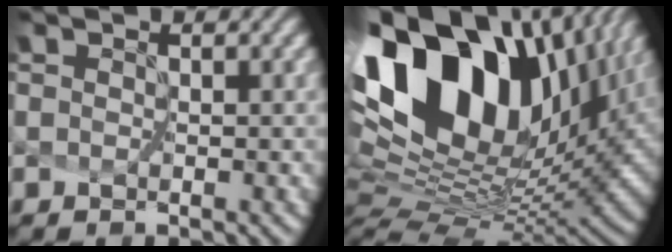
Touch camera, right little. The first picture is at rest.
{"total": 18.2, "force": [7.7, 8.8, 14.0], "torque": [-0.260, 0.049, 0.128]}